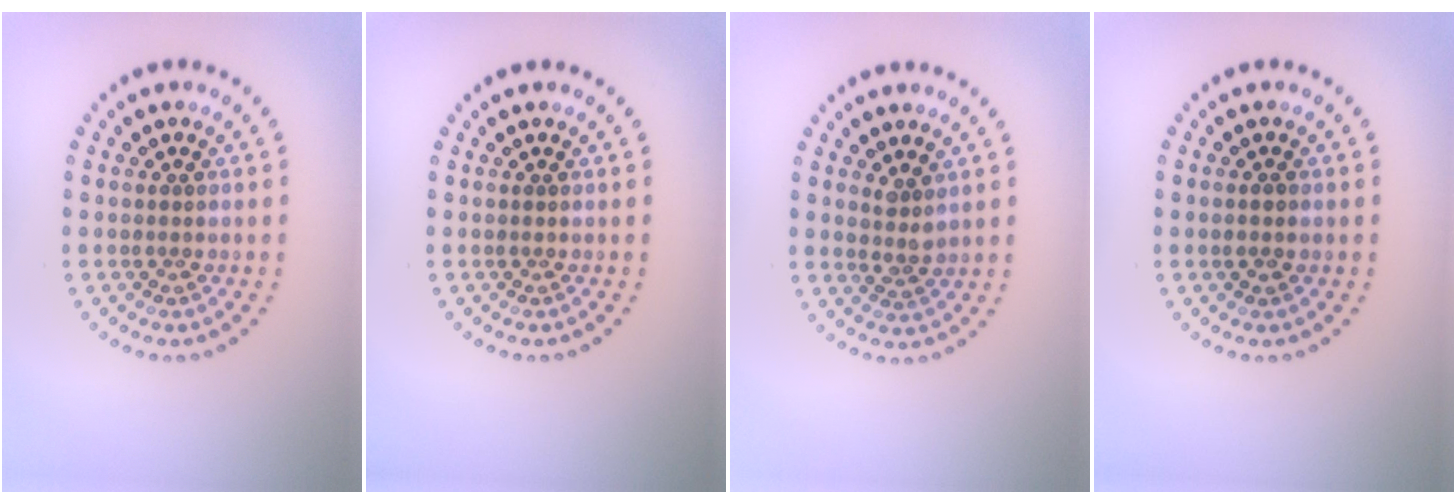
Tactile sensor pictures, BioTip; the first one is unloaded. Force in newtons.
{"total": 0.0}
{"total": 1.8, "press": 1.3, "slide": 1.2}
{"total": 1.0, "press": 1.0, "slide": 0.2}